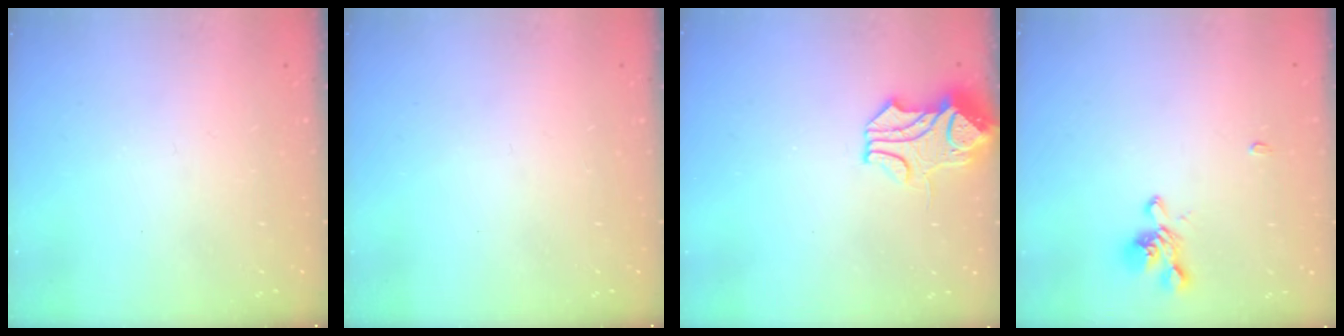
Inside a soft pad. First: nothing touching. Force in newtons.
{"total": 0.0}
{"total": 1.6, "press": 0.9, "slide": 1.3}
{"total": 1.0, "press": 0.1, "slide": 1.0}